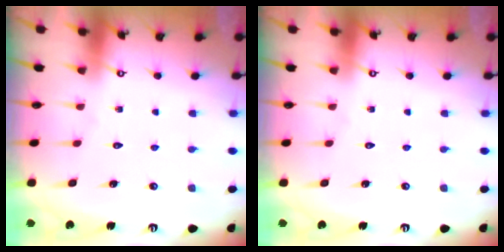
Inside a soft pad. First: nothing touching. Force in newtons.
{"total": 0.0}